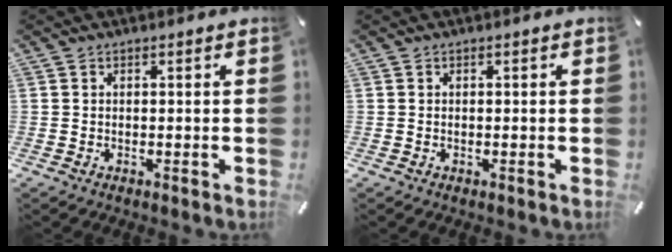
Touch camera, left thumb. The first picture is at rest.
{"total": 0.0}